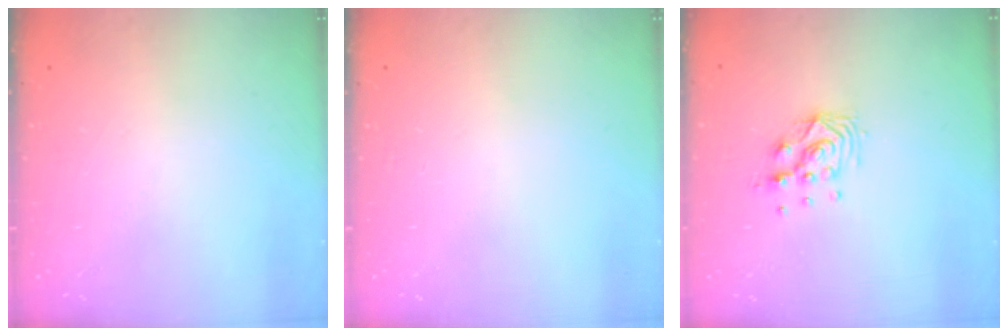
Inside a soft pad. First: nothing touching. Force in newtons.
{"total": 0.0}
{"total": 9.2, "press": 9.2, "slide": 0.7}